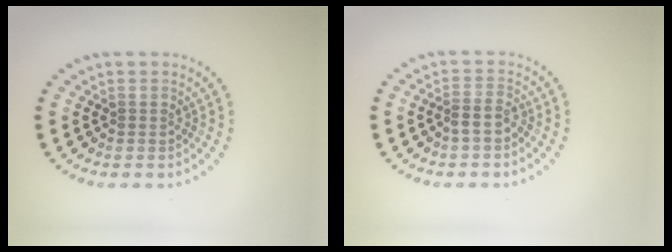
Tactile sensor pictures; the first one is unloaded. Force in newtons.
{"total": 1.5, "press": 1.2, "slide": 0.9}